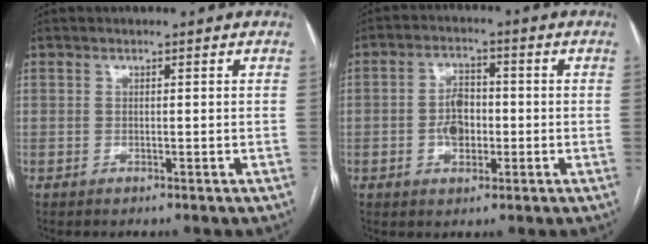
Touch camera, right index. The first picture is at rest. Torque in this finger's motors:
{"motor_torque": [1.09, -0.21, 0.46, 0.10]}